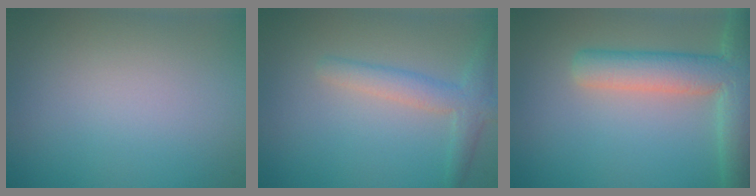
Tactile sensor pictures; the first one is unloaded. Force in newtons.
{"total": 2.9, "press": 2.9, "slide": 0.1}
{"total": 7.0, "press": 7.0, "slide": 0.5}